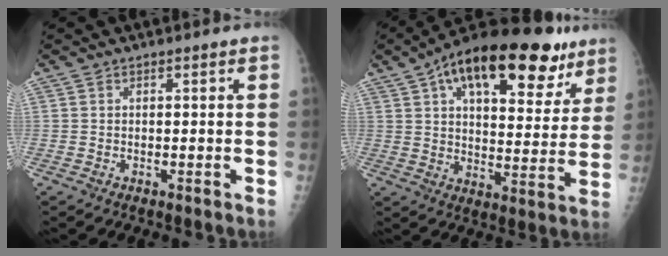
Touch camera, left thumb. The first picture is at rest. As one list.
[{"total": 26.3, "force": [14.6, 11.7, 18.4], "torque": [-0.249, -0.009, 0.218]}]